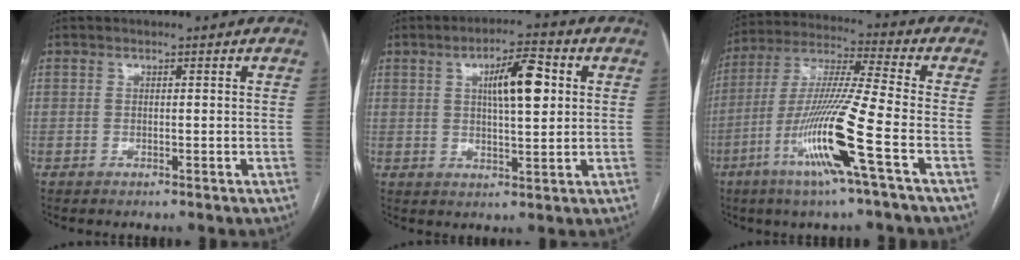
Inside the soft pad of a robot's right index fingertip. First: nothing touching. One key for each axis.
{"total": 8.2, "fx": 2.2, "fy": 1.9, "fz": 7.7, "tx": -0.128, "ty": 0.012, "tz": 0.037}
{"total": 15.5, "fx": -6.2, "fy": -1.2, "fz": 14.2, "tx": -0.288, "ty": -0.018, "tz": -0.122}